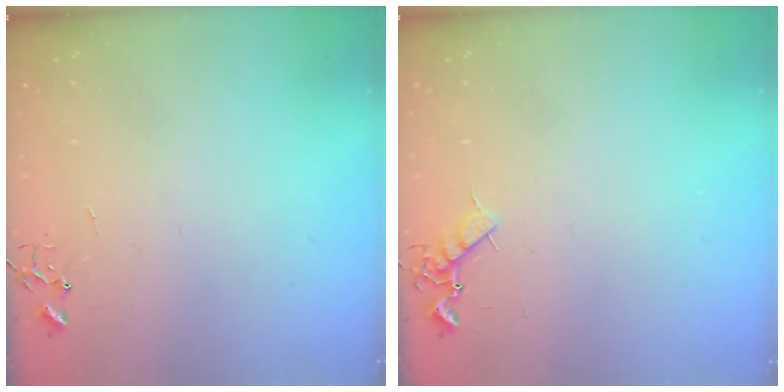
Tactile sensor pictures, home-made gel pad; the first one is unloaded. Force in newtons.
{"total": 7.8, "press": 7.8, "slide": 0.8}